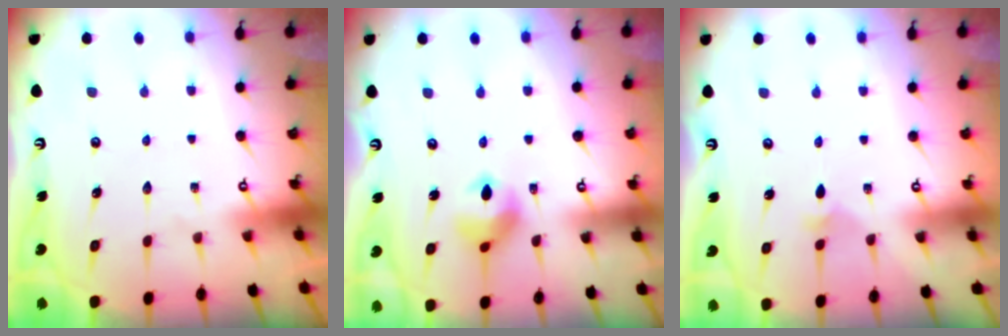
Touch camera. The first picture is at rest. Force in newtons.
{"total": 10.2, "press": 10.0, "slide": 2.0}
{"total": 2.2, "press": 2.1, "slide": 0.6}